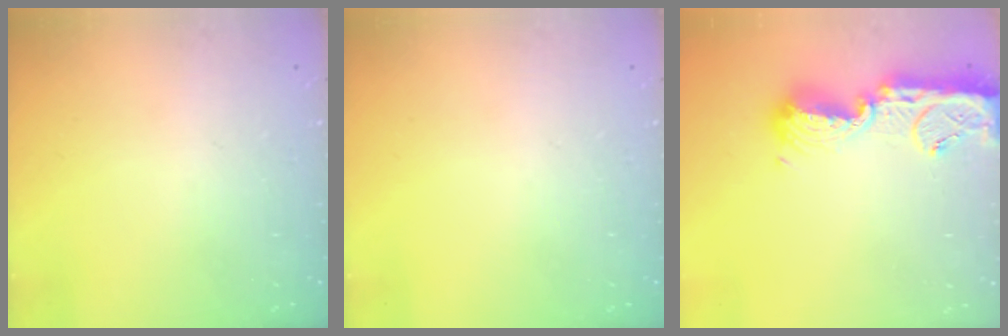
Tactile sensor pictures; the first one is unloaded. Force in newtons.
{"total": 0.0}
{"total": 14.6, "press": 14.5, "slide": 1.4}